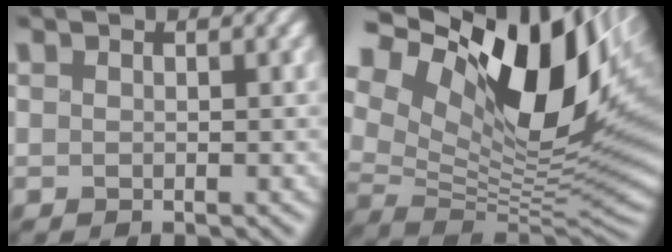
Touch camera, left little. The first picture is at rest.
{"total": 17.5, "force": [6.7, 8.9, 13.6], "torque": [-0.250, 0.024, 0.104]}